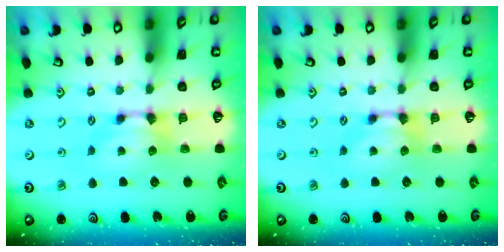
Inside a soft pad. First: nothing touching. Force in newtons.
{"total": 0.0}